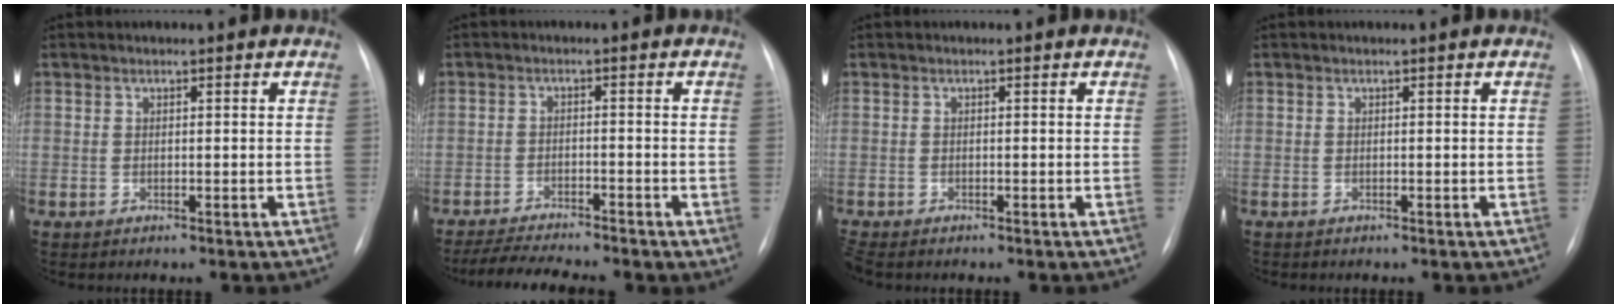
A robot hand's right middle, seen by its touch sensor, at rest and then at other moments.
{"total": 6.8, "force": [-5.8, 0.8, 3.5], "torque": [-0.063, -0.013, -0.097]}
{"total": 1.7, "force": [-1.5, 0.5, 0.6], "torque": [-0.014, -0.005, -0.023]}
{"total": 0.0}